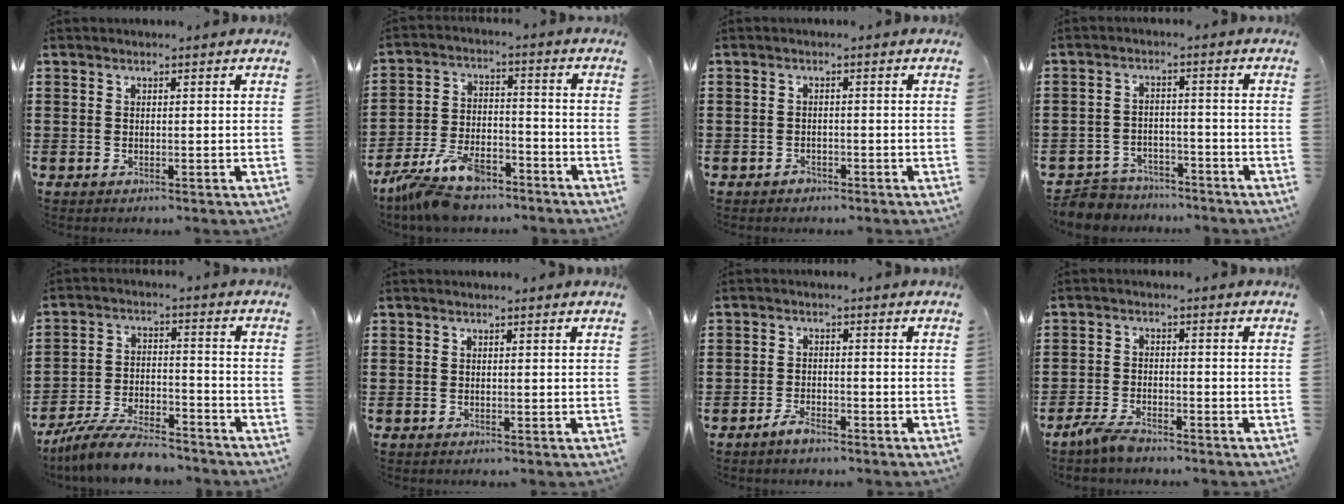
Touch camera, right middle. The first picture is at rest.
{"total": 10.0, "force": [-8.0, 3.3, 4.9], "torque": [-0.105, 0.014, -0.155]}
{"total": 1.1, "force": [-0.9, 0.6, 0.0], "torque": [-0.003, 0.002, -0.021]}
{"total": 4.6, "force": [-4.4, 1.1, -0.2], "torque": [-0.011, 0.006, -0.096]}
{"total": 8.4, "force": [-7.6, 1.5, 3.3], "torque": [-0.068, 0.013, -0.147]}
{"total": 0.0}
{"total": 2.6, "force": [-2.2, 0.8, 1.0], "torque": [-0.026, 0.002, -0.044]}
{"total": 3.7, "force": [-3.1, 0.9, 1.7], "torque": [-0.050, -0.002, -0.067]}